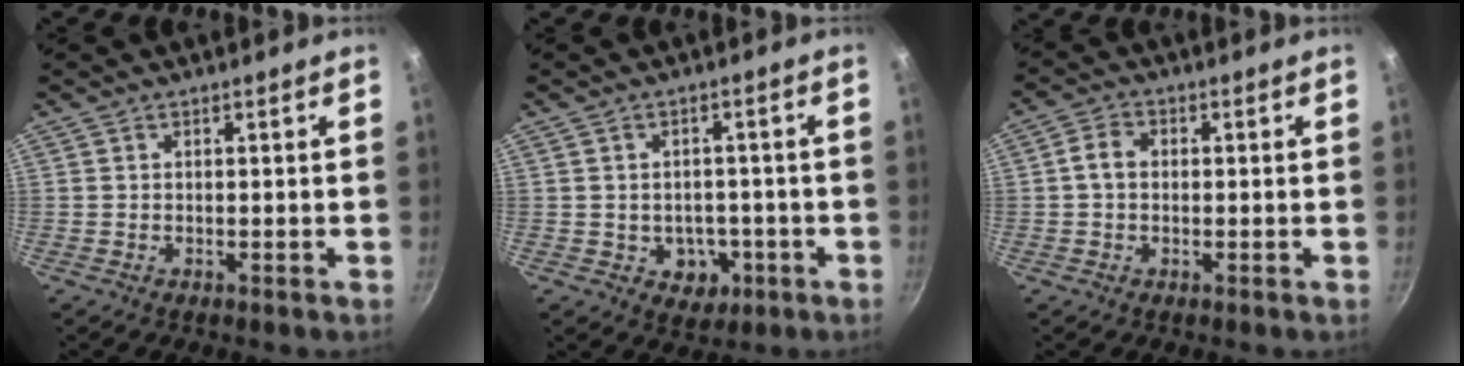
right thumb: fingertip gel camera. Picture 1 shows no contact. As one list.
[{"total": 5.9, "force": [-1.7, 4.9, 2.9], "torque": [-0.016, 0.015, -0.009]}, {"total": 3.5, "force": [0.0, 2.8, 2.2], "torque": [-0.037, 0.011, -0.008]}]